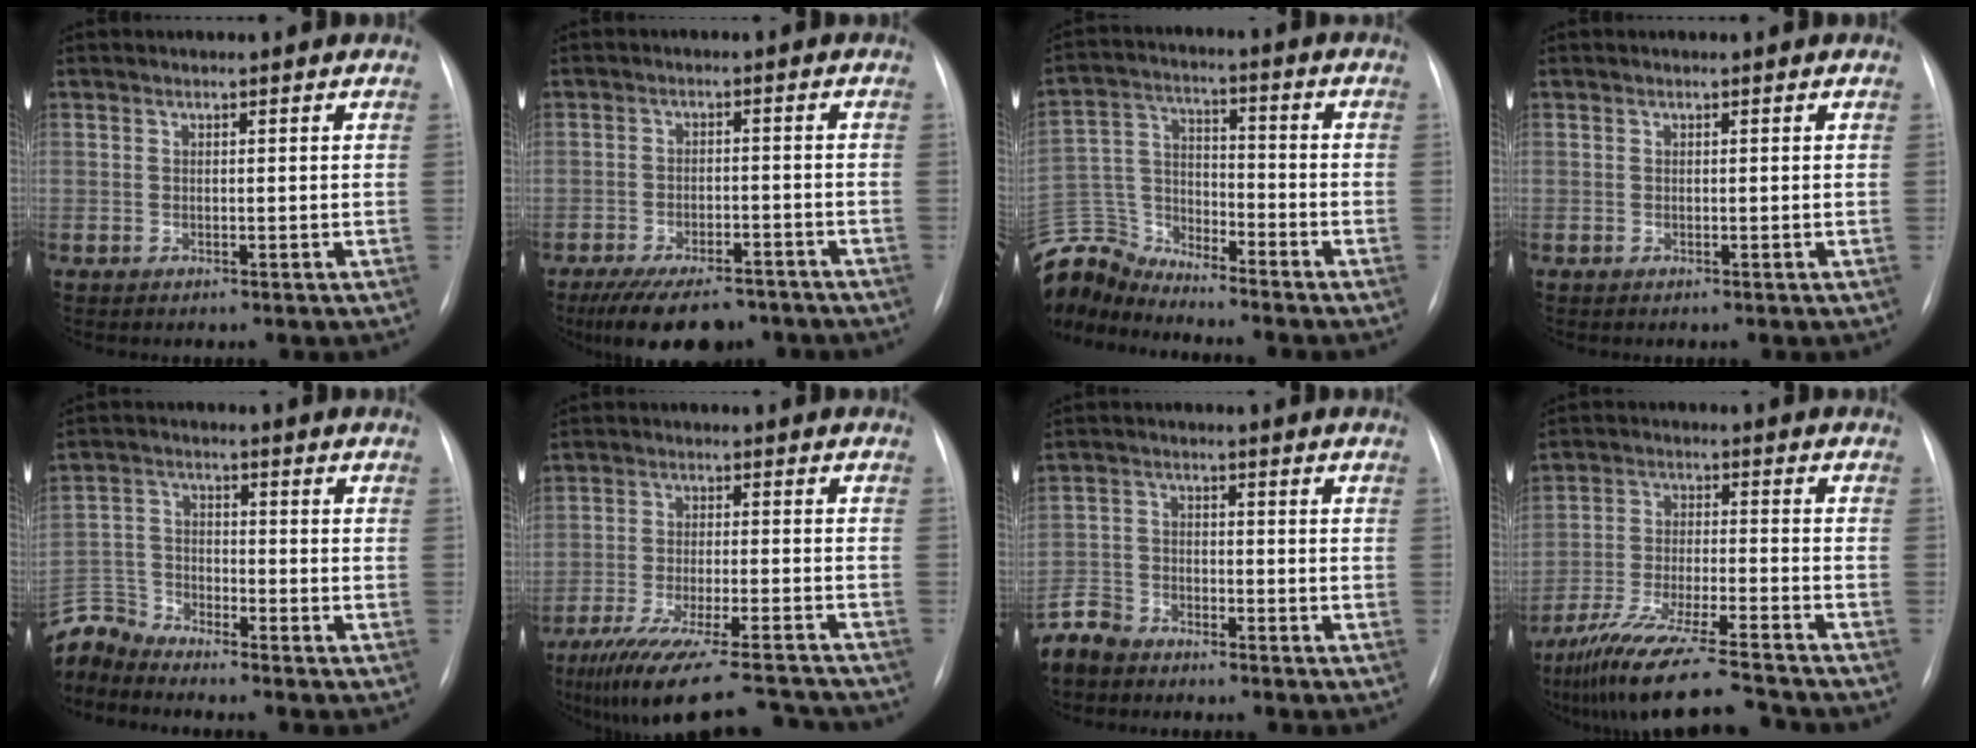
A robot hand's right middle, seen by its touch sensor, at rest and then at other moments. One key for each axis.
{"total": 11.8, "fx": -9.3, "fy": 4.7, "fz": 5.5, "tx": -0.087, "ty": -0.002, "tz": -0.136}
{"total": 12.2, "fx": -12.0, "fy": 1.8, "fz": 0.7, "tx": -0.022, "ty": 0.037, "tz": -0.237}
{"total": 0.0}
{"total": 6.8, "fx": -6.8, "fy": 0.2, "fz": -0.6, "tx": 0.006, "ty": 0.007, "tz": -0.138}
{"total": 19.9, "fx": -17.8, "fy": 2.1, "fz": 8.8, "tx": -0.127, "ty": -0.023, "tz": -0.256}
{"total": 5.5, "fx": -5.0, "fy": 2.2, "fz": 0.7, "tx": -0.013, "ty": -0.010, "tz": -0.102}
{"total": 15.7, "fx": -13.6, "fy": 0.4, "fz": 7.9, "tx": -0.149, "ty": -0.032, "tz": -0.230}